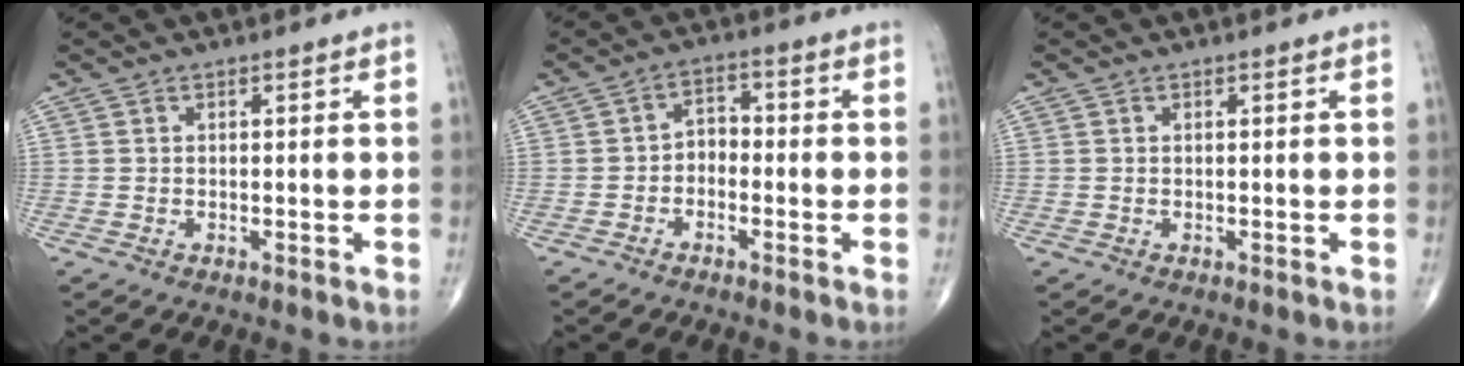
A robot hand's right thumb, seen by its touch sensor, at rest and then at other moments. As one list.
[{"total": 3.6, "force": [-1.2, 2.6, 2.1], "torque": [-0.017, 0.025, -0.033]}, {"total": 0.0}]